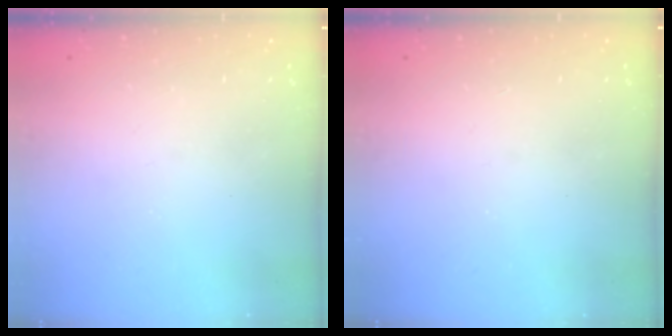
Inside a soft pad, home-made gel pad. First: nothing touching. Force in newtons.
{"total": 1.1, "press": 1.1, "slide": 0.1}